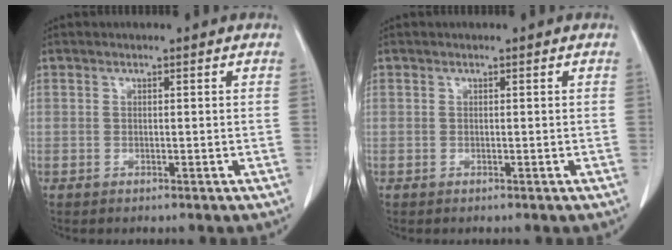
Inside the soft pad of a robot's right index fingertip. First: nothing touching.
{"total": 0.0}